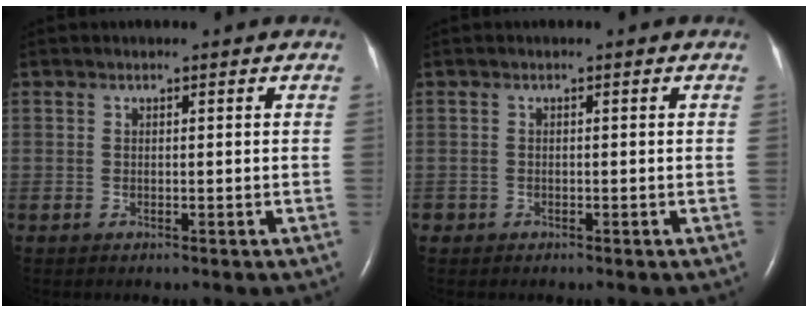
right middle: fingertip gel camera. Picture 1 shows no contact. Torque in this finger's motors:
{"motor_torque": [0.13, -0.13, -0.05, -0.01]}